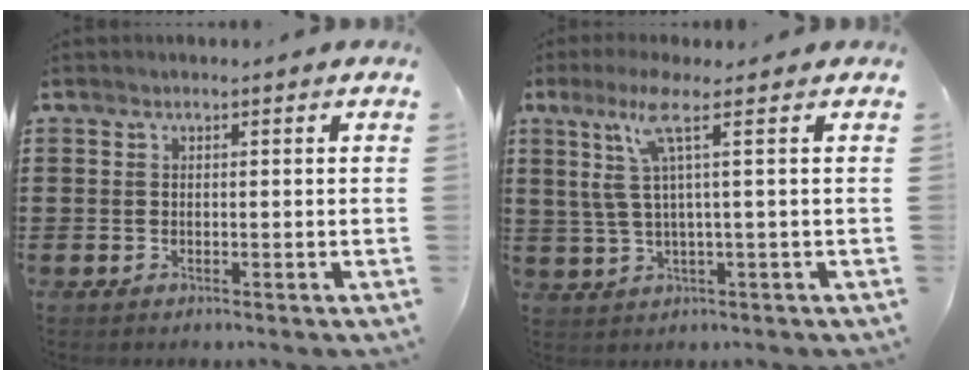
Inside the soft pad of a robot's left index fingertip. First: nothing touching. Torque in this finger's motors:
{"motor_torque": [0.31, -0.24, 0.44, 0.21]}